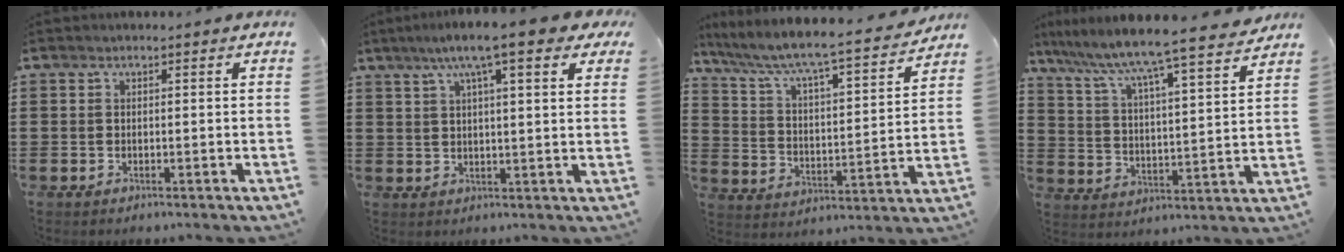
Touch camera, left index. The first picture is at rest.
{"total": 8.7, "force": [5.5, 1.2, 6.6], "torque": [-0.129, 0.000, 0.089]}
{"total": 5.3, "force": [4.7, 0.2, 2.4], "torque": [-0.073, -0.045, 0.067]}
{"total": 7.0, "force": [6.4, -1.0, 2.7], "torque": [-0.082, -0.059, 0.099]}